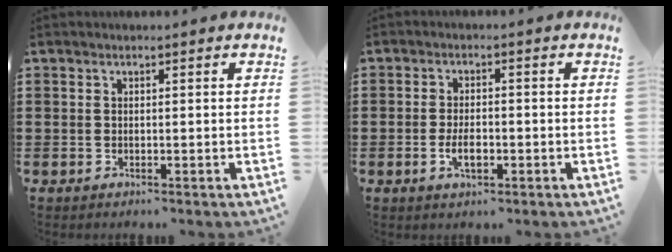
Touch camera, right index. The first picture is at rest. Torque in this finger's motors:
{"motor_torque": [2.14, 0.00, 0.16, 0.10]}